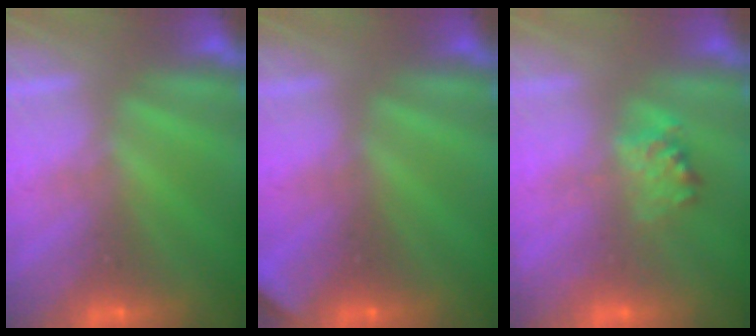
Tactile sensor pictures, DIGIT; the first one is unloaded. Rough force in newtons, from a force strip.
{"total": 2.1}
{"total": 2.3}